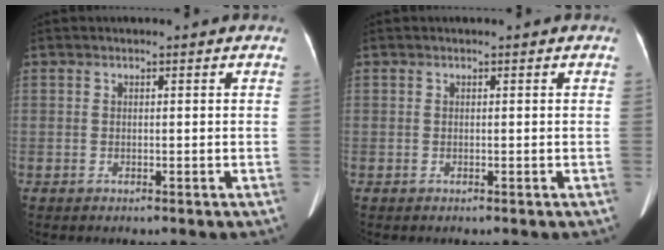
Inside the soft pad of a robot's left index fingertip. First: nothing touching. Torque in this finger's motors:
{"motor_torque": [0.00, 0.01, 0.00, 0.00]}